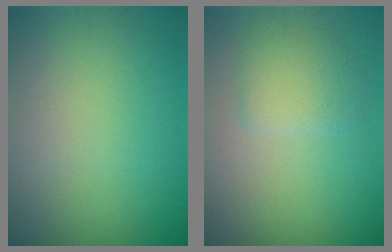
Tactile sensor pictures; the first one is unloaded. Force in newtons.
{"total": 2.5, "press": 2.5, "slide": 0.2}